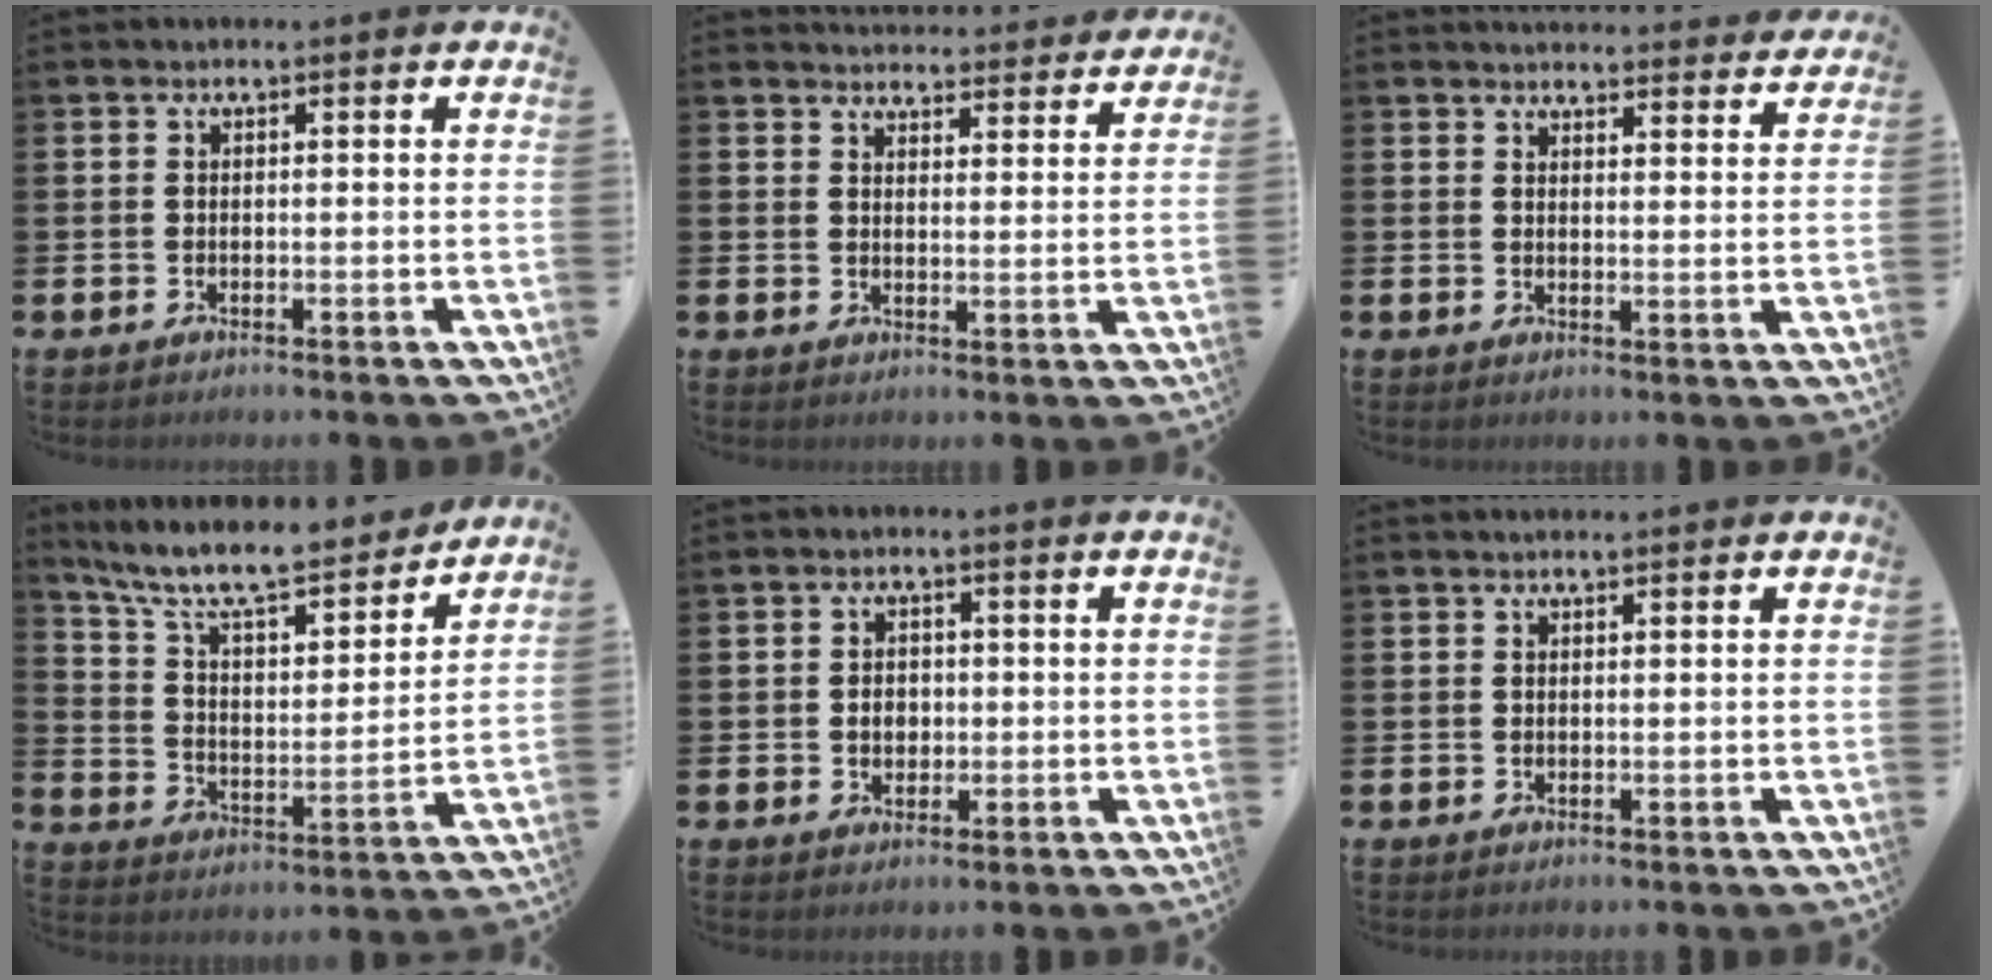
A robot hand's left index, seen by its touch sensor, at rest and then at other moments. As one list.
[{"total": 4.4, "force": [4.3, 0.6, 0.0], "torque": [-0.001, -0.033, 0.076]}, {"total": 4.0, "force": [3.9, 0.4, 0.1], "torque": [0.002, -0.028, 0.069]}, {"total": 10.3, "force": [9.3, 2.0, 3.9], "torque": [-0.115, -0.063, 0.158]}, {"total": 2.3, "force": [0.0, 1.9, 1.3], "torque": [-0.009, 0.001, -0.007]}, {"total": 0.7, "force": [0.7, -0.1, 0.1], "torque": [0.000, -0.001, 0.012]}]